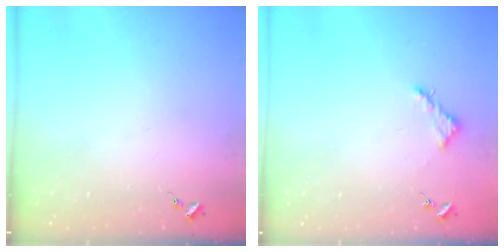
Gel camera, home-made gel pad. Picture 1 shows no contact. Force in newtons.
{"total": 5.6, "press": 5.6, "slide": 0.6}